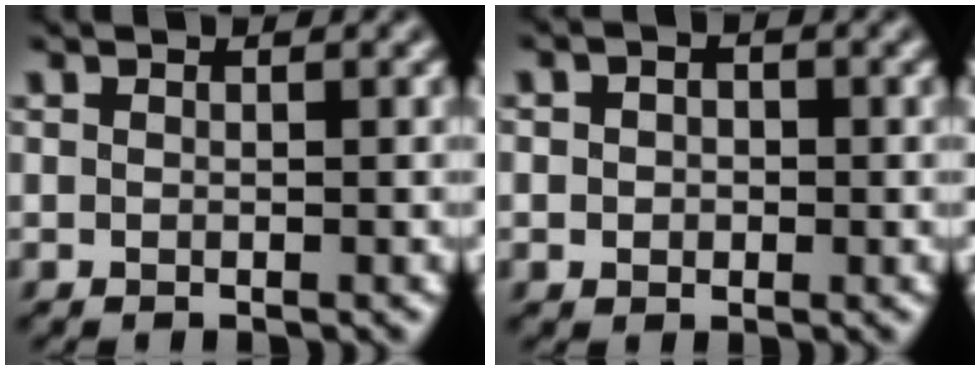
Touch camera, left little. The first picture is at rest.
{"total": 2.7, "force": [0.3, 2.1, 1.6], "torque": [-0.022, 0.016, -0.017]}